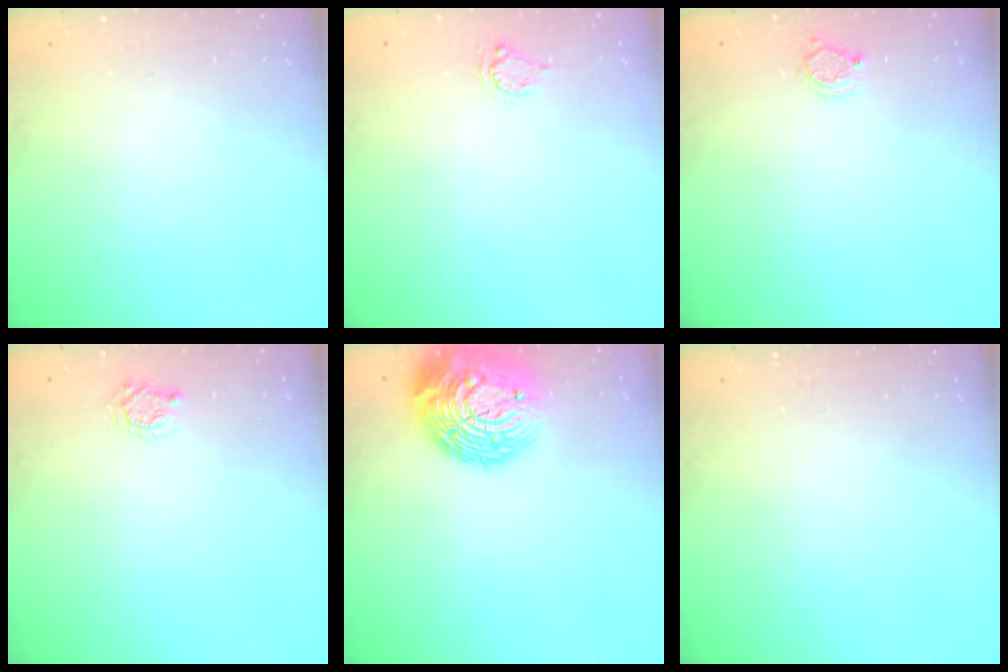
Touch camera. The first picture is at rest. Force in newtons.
{"total": 4.1, "press": 4.1, "slide": 0.2}
{"total": 3.4, "press": 3.4, "slide": 0.4}
{"total": 3.3, "press": 3.2, "slide": 0.4}
{"total": 19.5, "press": 19.5, "slide": 1.7}
{"total": 0.0}